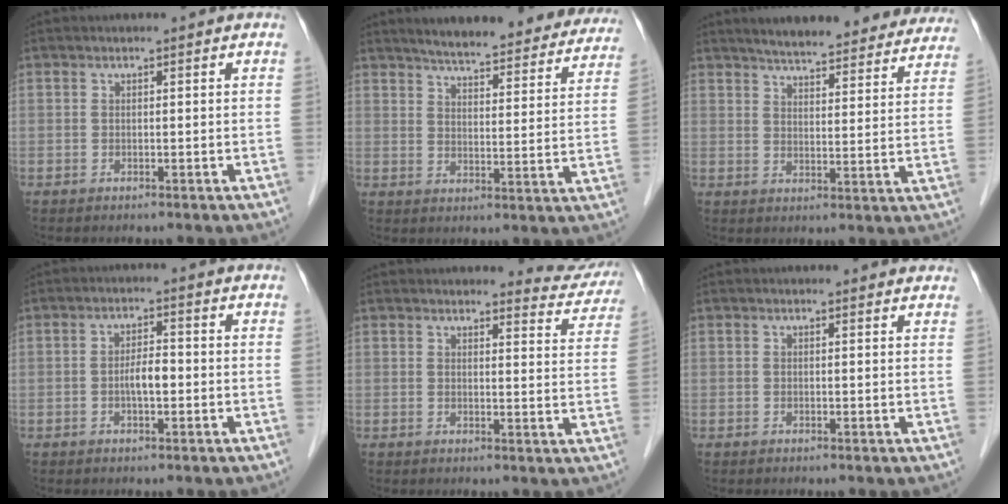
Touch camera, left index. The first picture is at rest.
{"total": 24.3, "force": [22.0, 4.8, 9.2], "torque": [-0.116, -0.032, 0.262]}
{"total": 23.7, "force": [21.5, 4.6, 8.8], "torque": [-0.117, -0.019, 0.259]}
{"total": 3.1, "force": [-0.6, 1.0, 2.9], "torque": [-0.053, 0.004, -0.012]}
{"total": 7.2, "force": [7.1, 1.1, -0.1], "torque": [0.019, -0.033, 0.059]}
{"total": 2.4, "force": [2.2, 0.7, 0.5], "torque": [-0.010, 0.005, 0.015]}